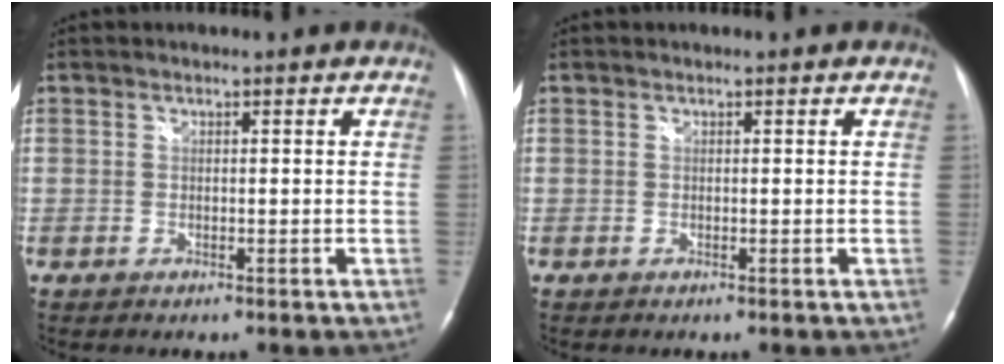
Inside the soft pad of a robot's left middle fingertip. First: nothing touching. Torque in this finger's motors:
{"motor_torque": [0.00, 0.00, 0.00, 0.00]}